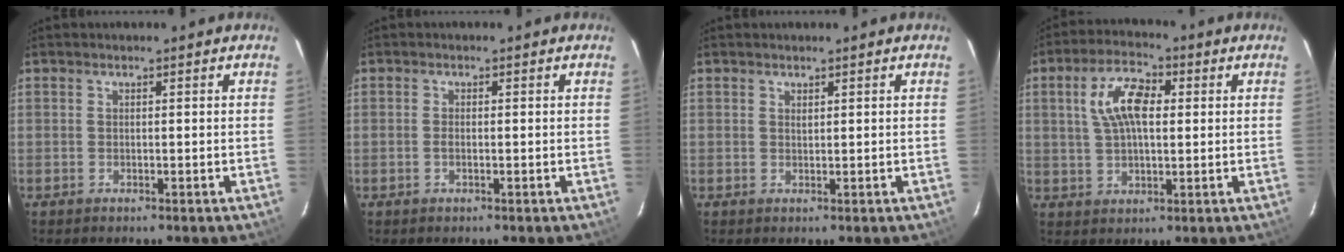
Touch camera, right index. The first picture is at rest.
{"total": 1.0, "force": [-0.2, 0.3, 1.0], "torque": [-0.022, -0.001, -0.005]}
{"total": 0.8, "force": [0.6, 0.5, 0.1], "torque": [-0.002, 0.001, 0.012]}
{"total": 9.3, "force": [2.1, 4.6, 7.8], "torque": [-0.154, 0.021, 0.039]}